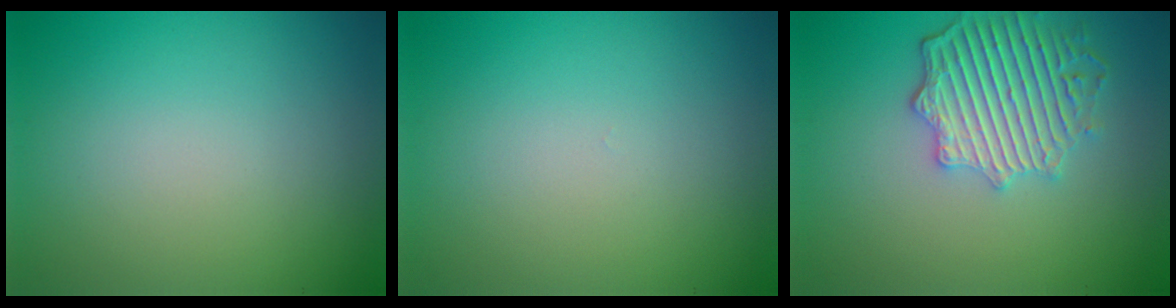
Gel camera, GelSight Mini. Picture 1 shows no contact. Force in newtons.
{"total": 0.0}
{"total": 5.3, "press": 4.5, "slide": 2.7}